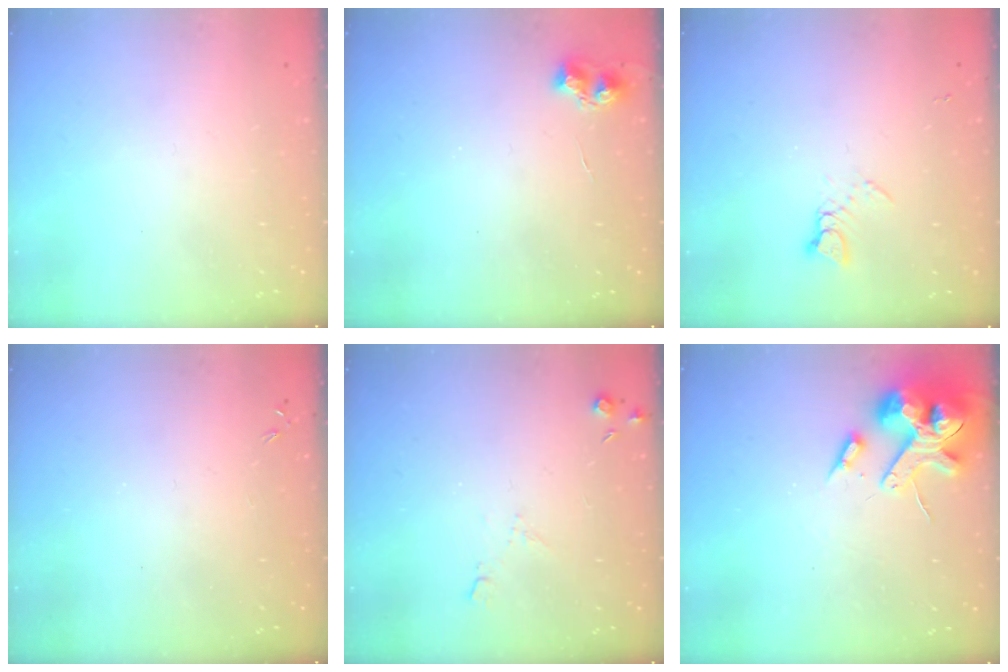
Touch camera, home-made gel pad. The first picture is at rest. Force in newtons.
{"total": 6.2, "press": 6.1, "slide": 0.8}
{"total": 2.6, "press": 2.6, "slide": 0.3}
{"total": 0.0}
{"total": 6.5, "press": 6.4, "slide": 0.9}
{"total": 15.2, "press": 15.0, "slide": 2.4}